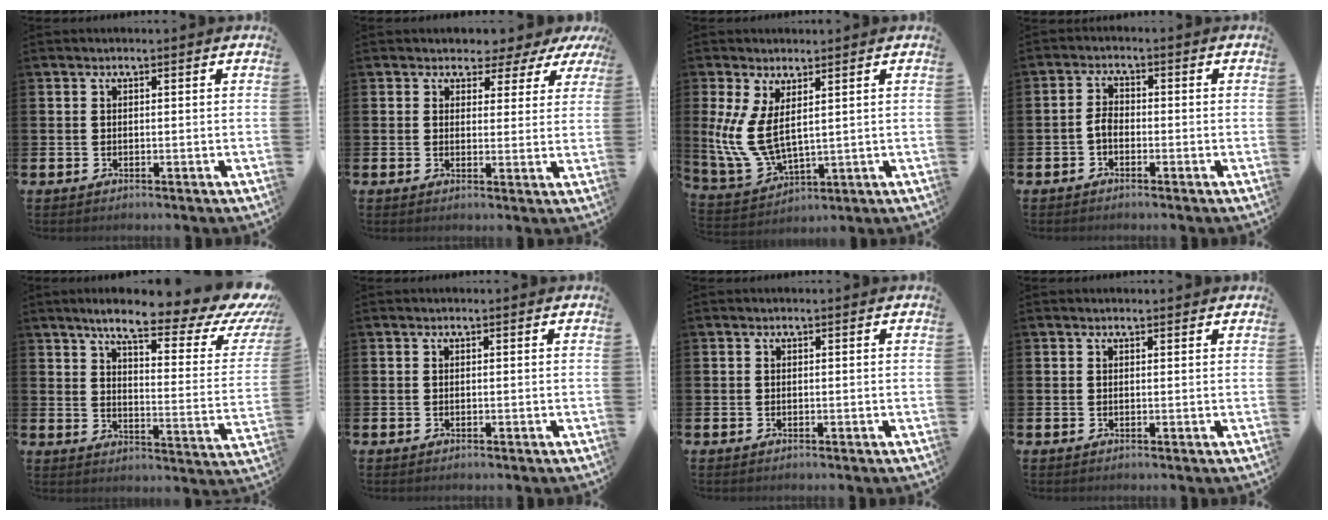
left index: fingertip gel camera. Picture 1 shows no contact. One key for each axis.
{"total": 2.7, "fx": 1.9, "fy": 1.9, "fz": 0.0, "tx": -0.001, "ty": -0.016, "tz": 0.026}
{"total": 7.1, "fx": 2.7, "fy": 3.5, "fz": 5.6, "tx": -0.137, "ty": -0.013, "tz": 0.049}
{"total": 2.2, "fx": -0.8, "fy": 1.4, "fz": 1.6, "tx": -0.022, "ty": 0.002, "tz": -0.018}
{"total": 9.7, "fx": 7.1, "fy": 2.1, "fz": 6.2, "tx": -0.113, "ty": -0.052, "tz": 0.106}
{"total": 0.0}
{"total": 0.0}
{"total": 0.6, "fx": 0.6, "fy": 0.2, "fz": 0.2, "tx": 0.004, "ty": -0.001, "tz": 0.008}